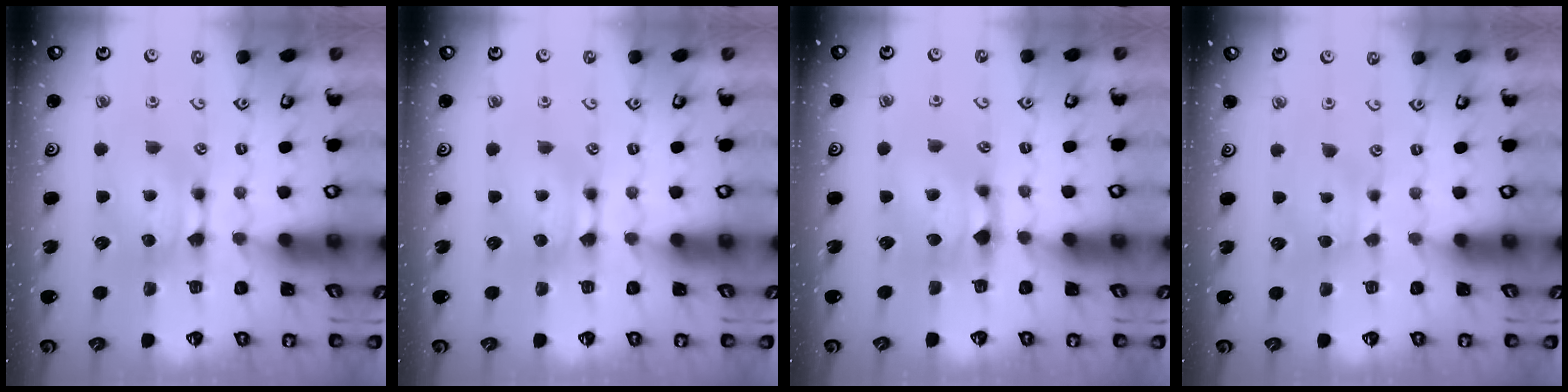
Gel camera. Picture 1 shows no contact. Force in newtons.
{"total": 0.0}
{"total": 1.4, "press": 0.4, "slide": 1.3}
{"total": 2.1, "press": 2.0, "slide": 0.5}